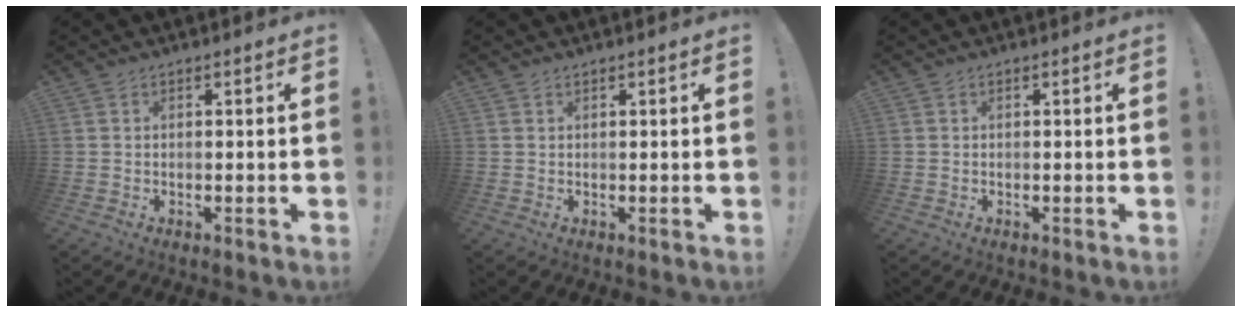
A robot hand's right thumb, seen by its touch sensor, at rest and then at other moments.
{"total": 0.5, "force": [0.5, 0.2, 0.0], "torque": [0.006, -0.004, 0.009]}
{"total": 0.0}